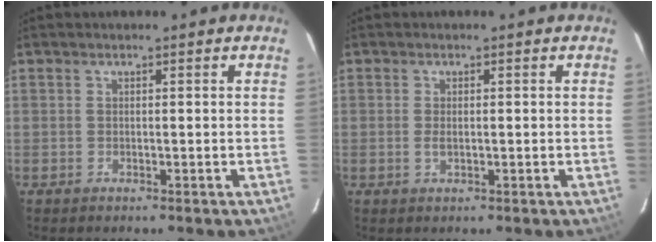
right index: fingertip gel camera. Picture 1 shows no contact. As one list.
[{"total": 1.5, "force": [-0.2, 0.7, 1.3], "torque": [-0.026, -0.002, -0.003]}]